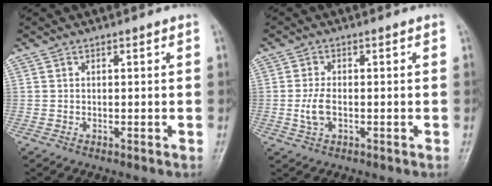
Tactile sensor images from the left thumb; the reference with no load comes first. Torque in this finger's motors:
{"motor_torque": [0.00, 0.10, 0.41, 0.14, 0.23]}